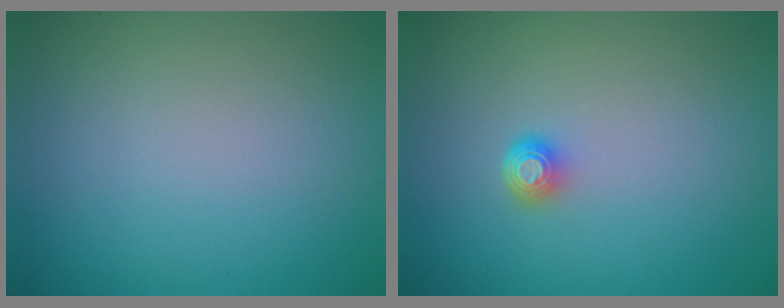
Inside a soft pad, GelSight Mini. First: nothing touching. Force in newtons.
{"total": 1.5, "press": 1.1, "slide": 1.0}